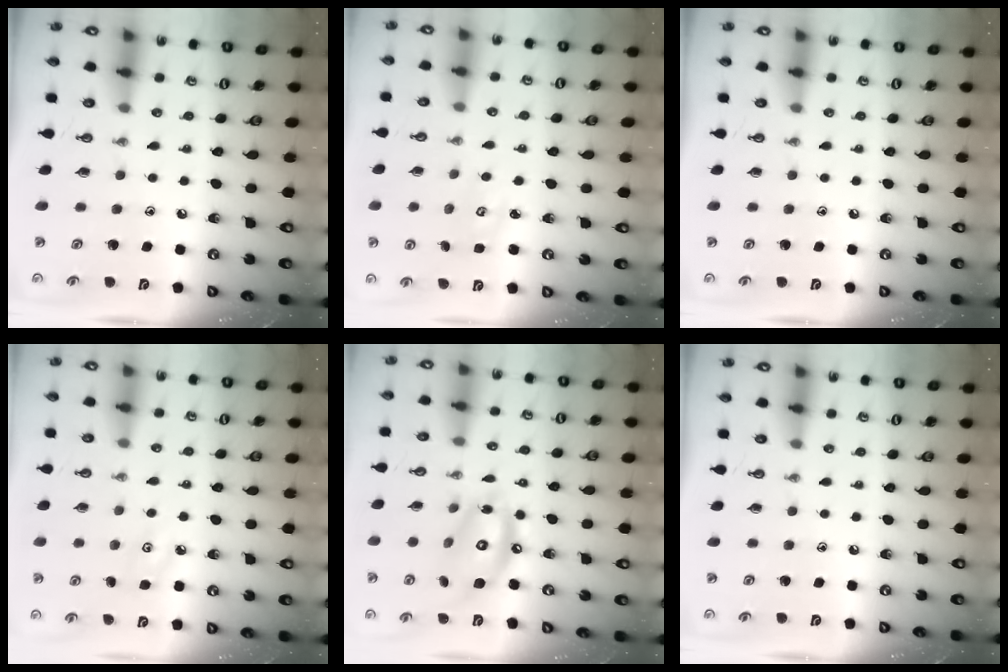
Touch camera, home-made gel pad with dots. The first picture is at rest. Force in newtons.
{"total": 2.1, "press": 2.1, "slide": 0.2}
{"total": 0.0}
{"total": 4.6, "press": 4.5, "slide": 0.8}
{"total": 14.2, "press": 14.2, "slide": 1.3}
{"total": 0.0}